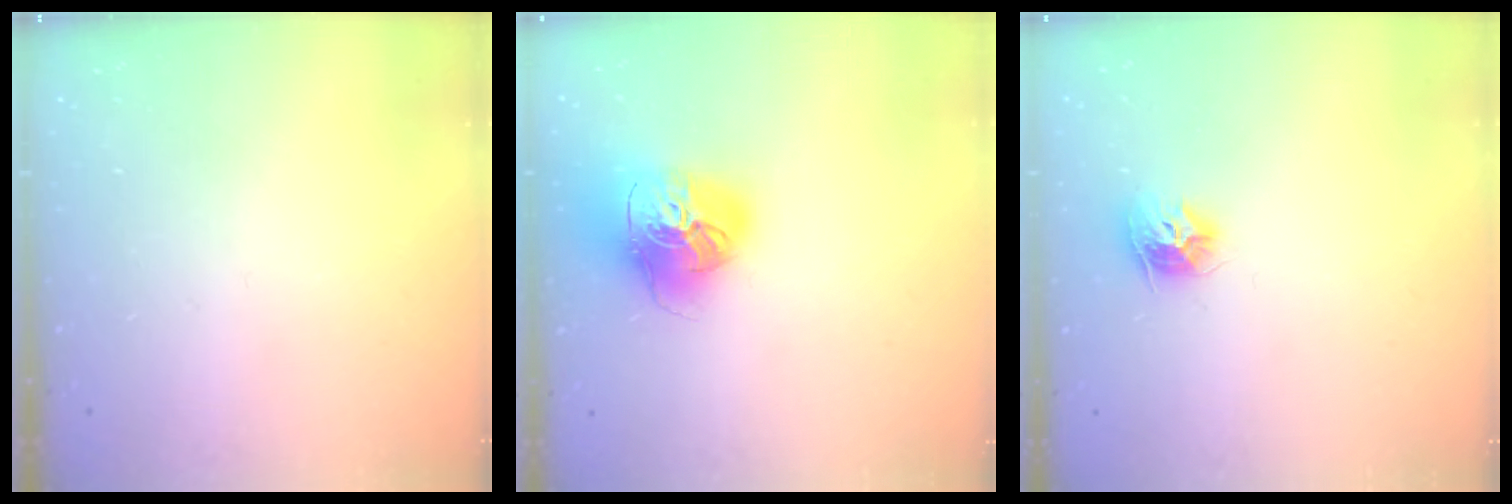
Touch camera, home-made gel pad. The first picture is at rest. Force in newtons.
{"total": 19.5, "press": 19.4, "slide": 2.2}
{"total": 9.3, "press": 9.3, "slide": 0.2}